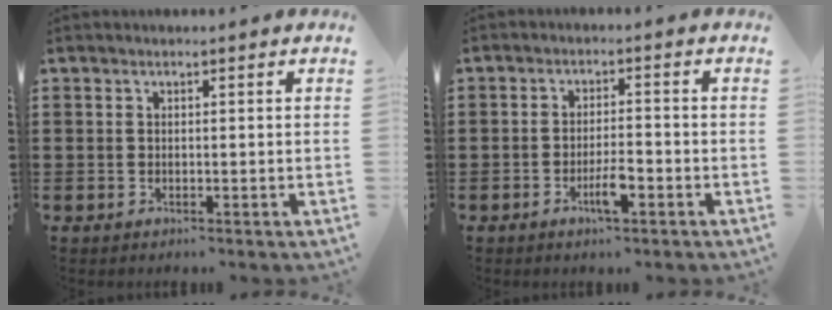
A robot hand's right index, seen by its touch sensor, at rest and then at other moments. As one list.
[{"total": 4.1, "force": [-2.0, 1.0, 3.5], "torque": [-0.064, 0.003, -0.037]}]